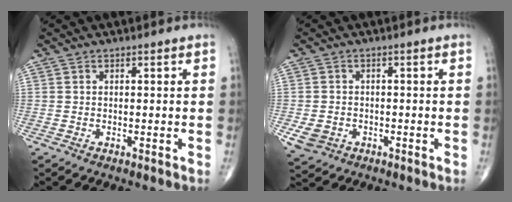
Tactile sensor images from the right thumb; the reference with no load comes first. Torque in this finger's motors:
{"motor_torque": [1.37, 1.28, 0.10, -0.33, 0.00]}